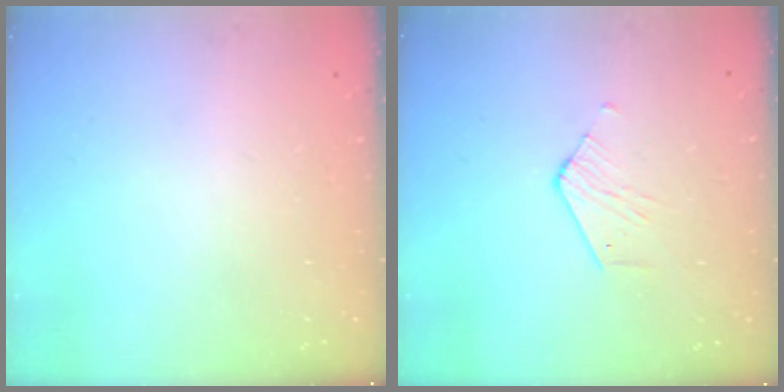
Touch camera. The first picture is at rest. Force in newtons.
{"total": 2.4, "press": 2.4, "slide": 0.2}